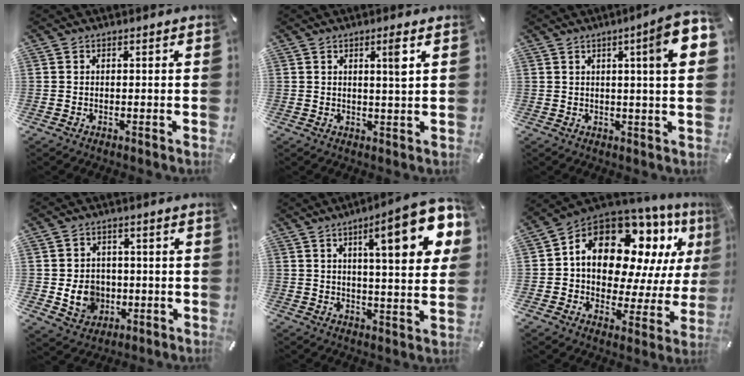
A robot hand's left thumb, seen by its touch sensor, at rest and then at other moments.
{"total": 4.0, "force": [1.6, 0.1, 3.7], "torque": [-0.059, -0.007, 0.019]}
{"total": 11.7, "force": [4.1, 1.0, 10.9], "torque": [-0.161, -0.016, 0.060]}
{"total": 7.8, "force": [-1.2, 7.0, 3.2], "torque": [-0.060, 0.007, -0.020]}
{"total": 18.8, "force": [7.7, 4.6, 16.5], "torque": [-0.235, -0.032, 0.105]}
{"total": 17.0, "force": [8.1, 11.0, 10.2], "torque": [-0.185, -0.059, 0.140]}